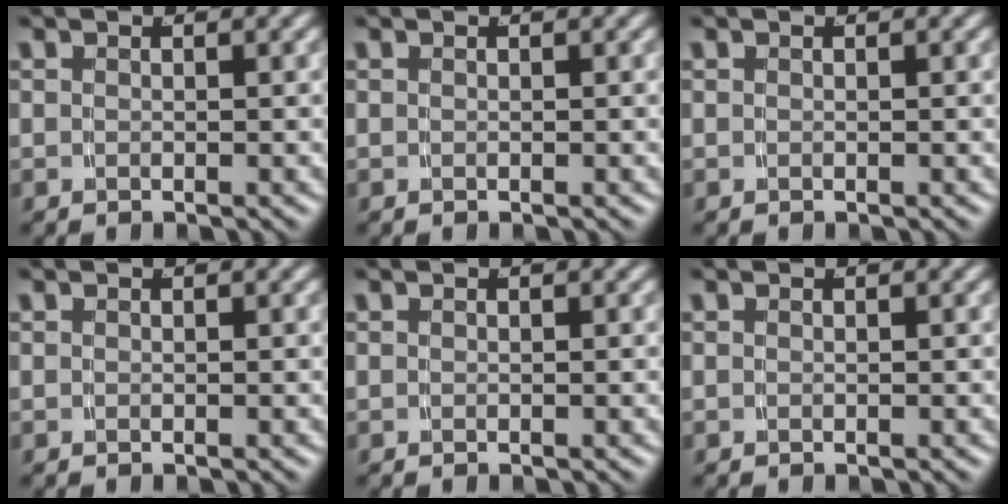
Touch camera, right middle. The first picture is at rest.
{"total": 0.0}
{"total": 0.0}
{"total": 0.0}
{"total": 0.0}
{"total": 0.0}